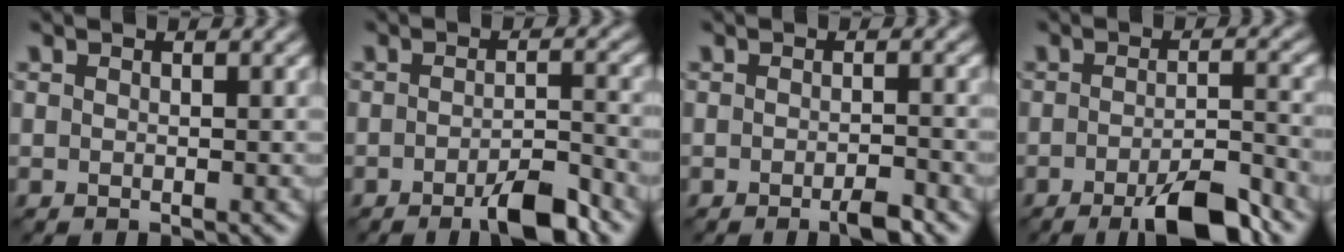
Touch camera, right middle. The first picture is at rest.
{"total": 4.3, "force": [-2.6, 0.9, 3.4], "torque": [-0.058, -0.001, -0.046]}
{"total": 2.1, "force": [-1.3, 0.3, 1.6], "torque": [-0.025, -0.002, -0.024]}
{"total": 6.2, "force": [-3.5, 1.4, 4.9], "torque": [-0.076, 0.000, -0.058]}